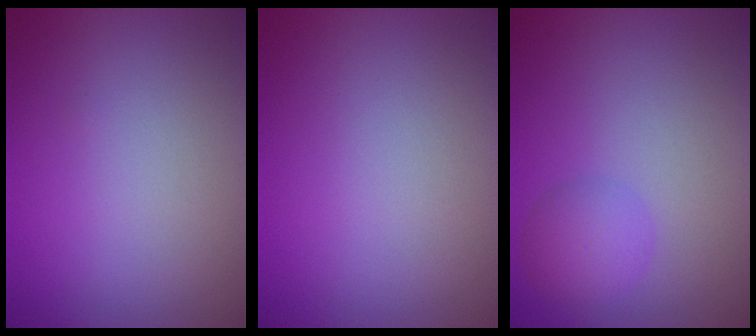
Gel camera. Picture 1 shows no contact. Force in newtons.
{"total": 0.0}
{"total": 2.5, "press": 2.5, "slide": 0.1}